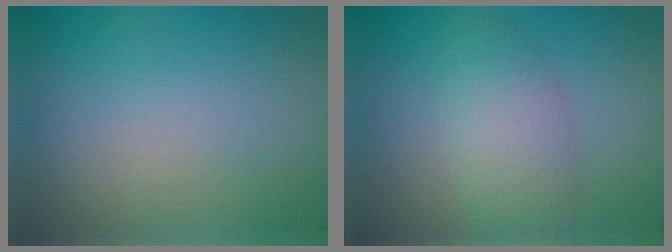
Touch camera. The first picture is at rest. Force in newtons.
{"total": 3.8, "press": 3.8, "slide": 0.1}